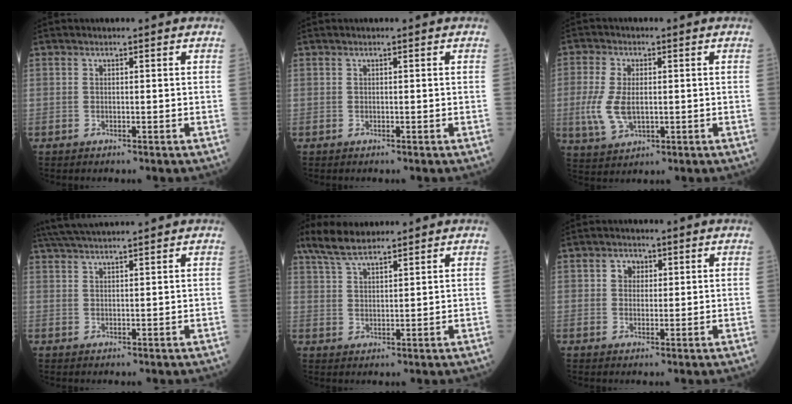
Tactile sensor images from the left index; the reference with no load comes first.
{"total": 0.0}
{"total": 7.0, "force": [-0.7, 3.8, 5.9], "torque": [-0.150, -0.006, -0.010]}
{"total": 7.3, "force": [6.6, -0.6, 3.1], "torque": [-0.054, 0.034, 0.111]}
{"total": 7.0, "force": [5.8, 1.4, 3.7], "torque": [-0.084, 0.020, 0.113]}
{"total": 2.6, "force": [0.7, 2.3, 1.2], "torque": [-0.023, 0.006, 0.009]}